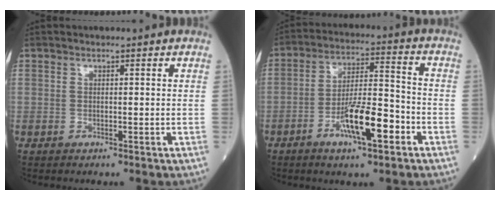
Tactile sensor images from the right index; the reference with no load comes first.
{"total": 10.8, "force": [-4.7, 2.0, 9.5], "torque": [-0.173, 0.002, -0.080]}